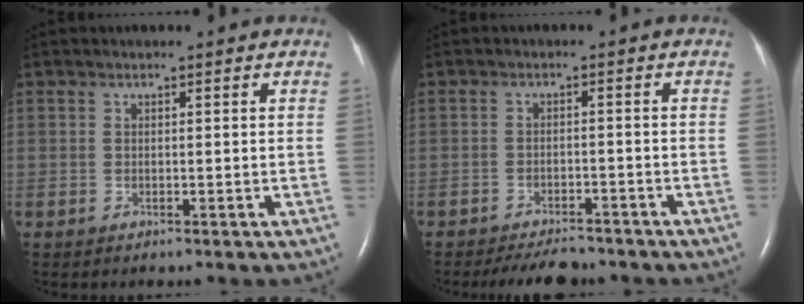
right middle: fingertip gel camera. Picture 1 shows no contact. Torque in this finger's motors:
{"motor_torque": [0.26, -0.23, 0.03, 0.02]}